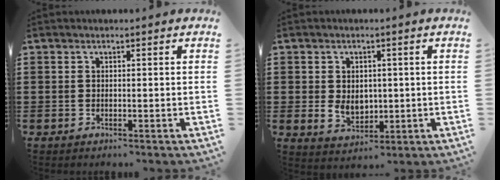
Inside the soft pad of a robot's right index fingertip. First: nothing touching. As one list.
[{"total": 4.1, "force": [0.2, 3.2, 2.5], "torque": [-0.048, 0.006, 0.001]}]